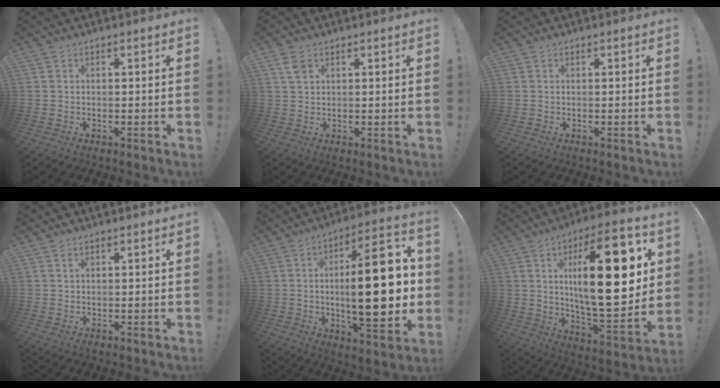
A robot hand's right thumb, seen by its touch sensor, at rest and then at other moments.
{"total": 3.6, "force": [1.9, 2.1, 2.2], "torque": [-0.031, -0.001, 0.034]}
{"total": 0.0}
{"total": 1.1, "force": [0.9, 0.5, 0.5], "torque": [-0.004, -0.001, 0.015]}
{"total": 25.0, "force": [0.3, 8.1, 23.6], "torque": [-0.370, -0.005, 0.002]}
{"total": 28.2, "force": [6.5, 10.0, 25.6], "torque": [-0.412, -0.030, 0.098]}